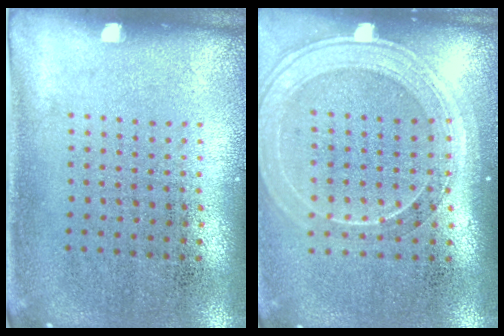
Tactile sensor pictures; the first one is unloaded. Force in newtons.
{"total": 1.9, "press": 1.7, "slide": 0.8}